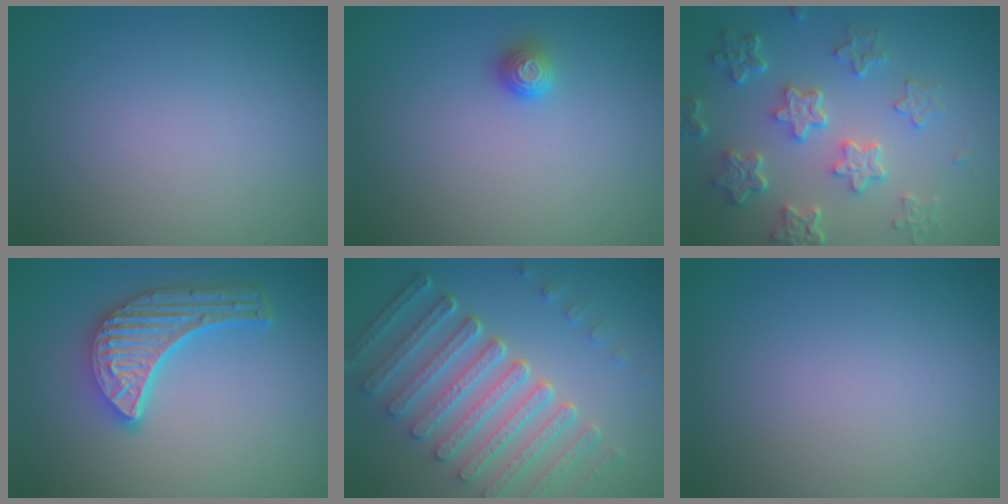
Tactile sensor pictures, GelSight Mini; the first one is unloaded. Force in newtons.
{"total": 1.1, "press": 1.1, "slide": 0.4}
{"total": 5.8, "press": 4.5, "slide": 3.6}
{"total": 5.6, "press": 4.4, "slide": 3.5}
{"total": 7.6, "press": 5.7, "slide": 5.0}
{"total": 0.0}